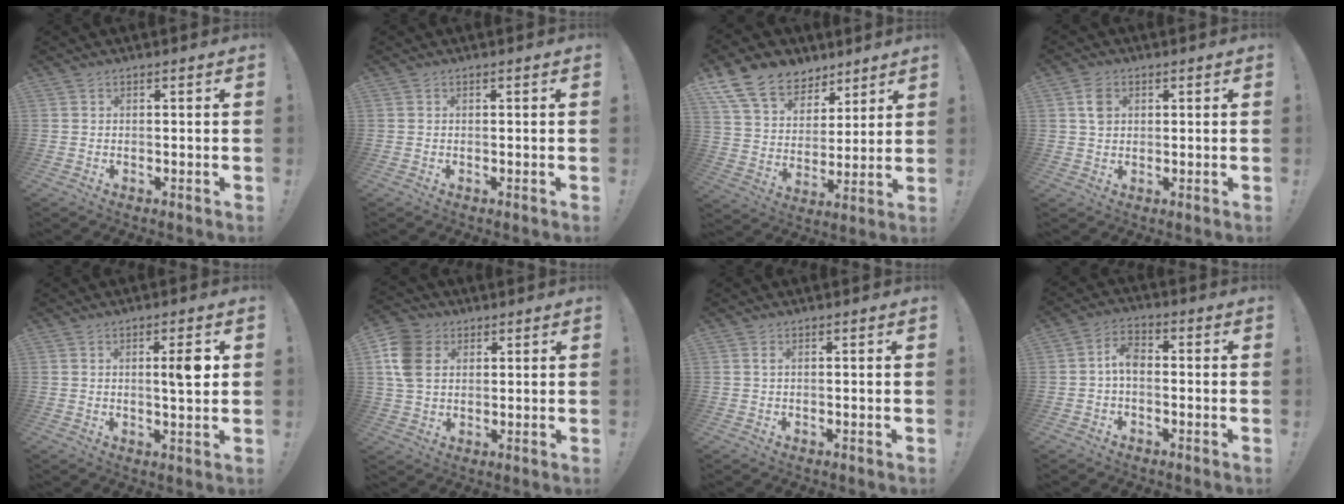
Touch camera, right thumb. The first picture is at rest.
{"total": 0.0}
{"total": 14.7, "force": [10.1, 9.4, 4.9], "torque": [-0.099, -0.065, 0.196]}
{"total": 4.5, "force": [1.2, 3.3, 2.8], "torque": [-0.035, -0.001, 0.021]}
{"total": 5.7, "force": [1.2, 0.8, 5.6], "torque": [-0.084, -0.008, 0.011]}
{"total": 12.1, "force": [3.3, 9.2, 7.1], "torque": [-0.158, -0.005, 0.062]}
{"total": 0.9, "force": [0.2, 0.1, 0.9], "torque": [-0.026, 0.005, 0.005]}
{"total": 5.7, "force": [-0.7, 3.1, 4.7], "torque": [-0.083, 0.006, -0.013]}